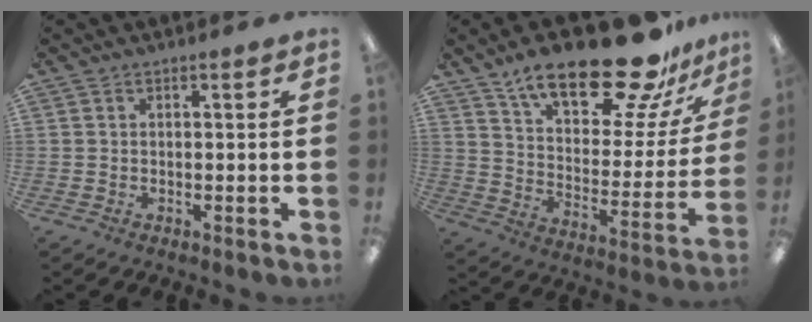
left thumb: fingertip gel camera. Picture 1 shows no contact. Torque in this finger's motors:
{"motor_torque": [0.30, 0.30, 1.42, -1.35, 0.13]}